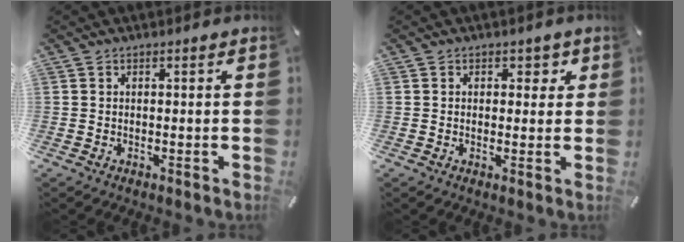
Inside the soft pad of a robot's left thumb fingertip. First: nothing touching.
{"total": 2.4, "force": [0.6, 2.0, 1.2], "torque": [0.007, -0.006, -0.001]}